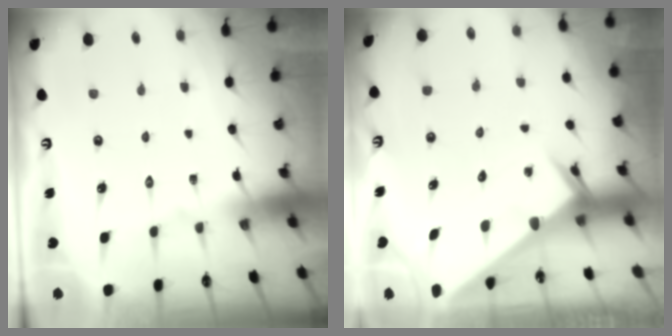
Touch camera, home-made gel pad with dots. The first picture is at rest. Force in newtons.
{"total": 2.4, "press": 2.4, "slide": 0.1}